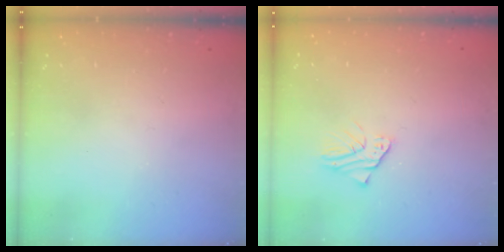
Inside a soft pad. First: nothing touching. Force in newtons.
{"total": 2.6, "press": 2.6, "slide": 0.1}